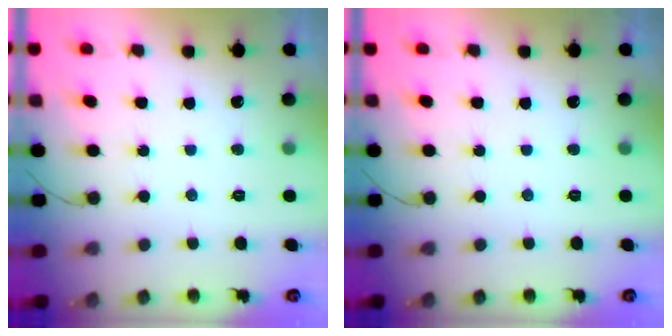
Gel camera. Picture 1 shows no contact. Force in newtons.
{"total": 0.0}